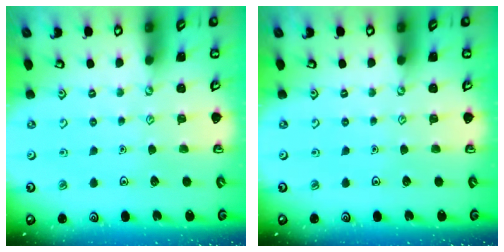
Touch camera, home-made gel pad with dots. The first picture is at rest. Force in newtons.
{"total": 0.0}